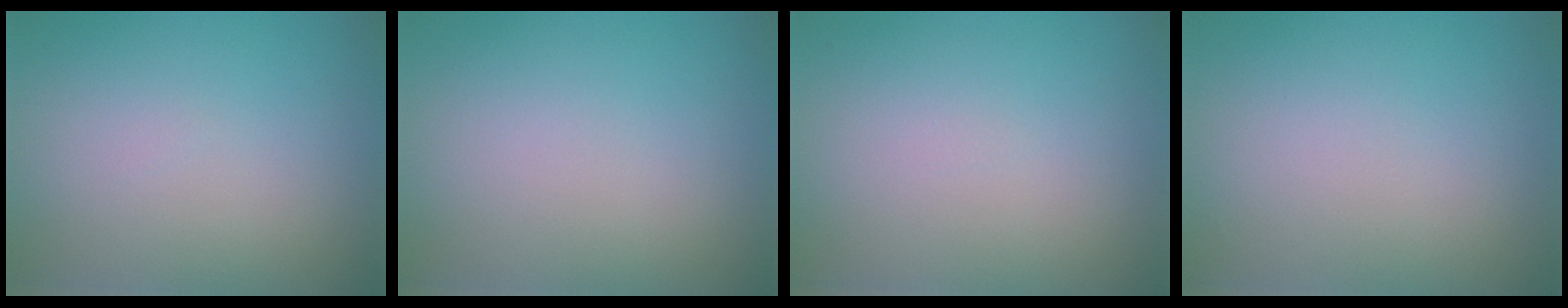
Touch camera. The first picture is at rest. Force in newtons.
{"total": 0.0}
{"total": 0.0}
{"total": 0.0}